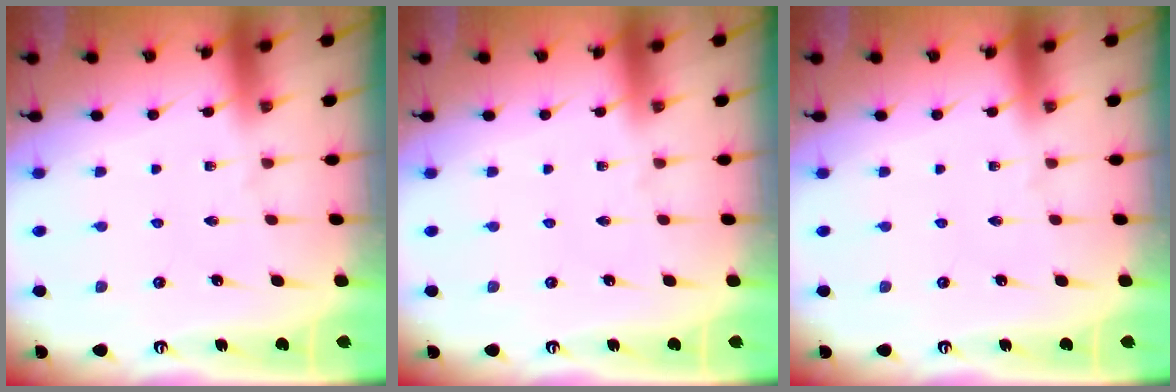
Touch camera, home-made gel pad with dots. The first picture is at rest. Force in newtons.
{"total": 0.0}
{"total": 0.0}